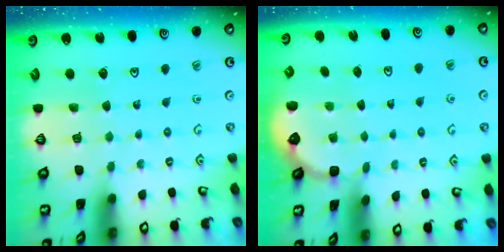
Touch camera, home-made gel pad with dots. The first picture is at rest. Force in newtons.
{"total": 1.8, "press": 1.0, "slide": 1.4}